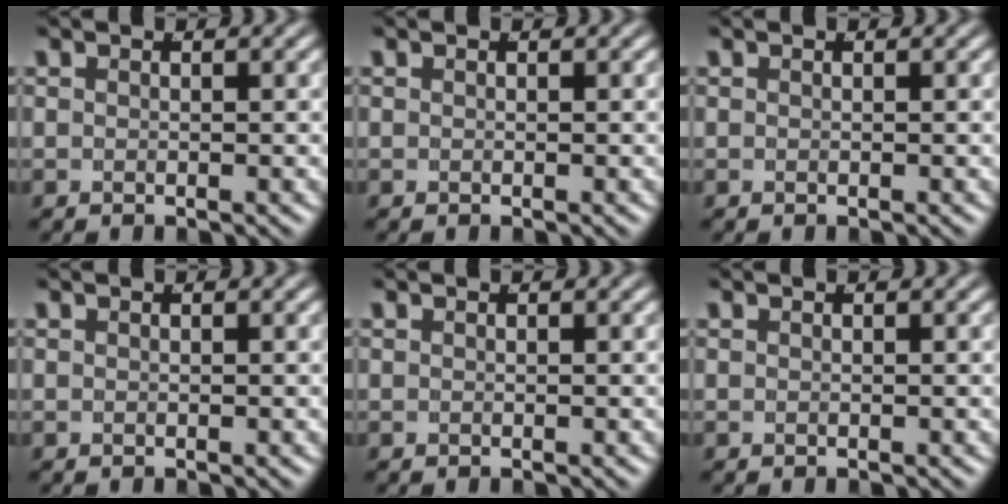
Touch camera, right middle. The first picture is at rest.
{"total": 0.0}
{"total": 0.0}
{"total": 0.0}
{"total": 0.0}
{"total": 0.0}